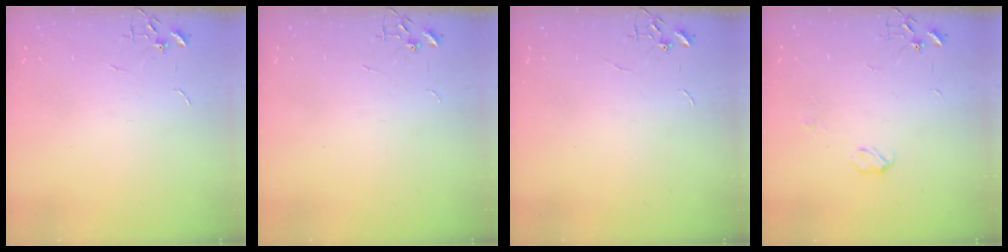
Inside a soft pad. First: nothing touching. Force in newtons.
{"total": 0.0}
{"total": 0.0}
{"total": 3.9, "press": 3.8, "slide": 0.6}